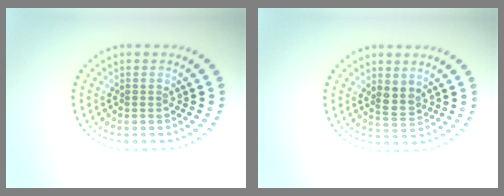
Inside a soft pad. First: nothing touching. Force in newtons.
{"total": 1.8, "press": 1.5, "slide": 0.9}